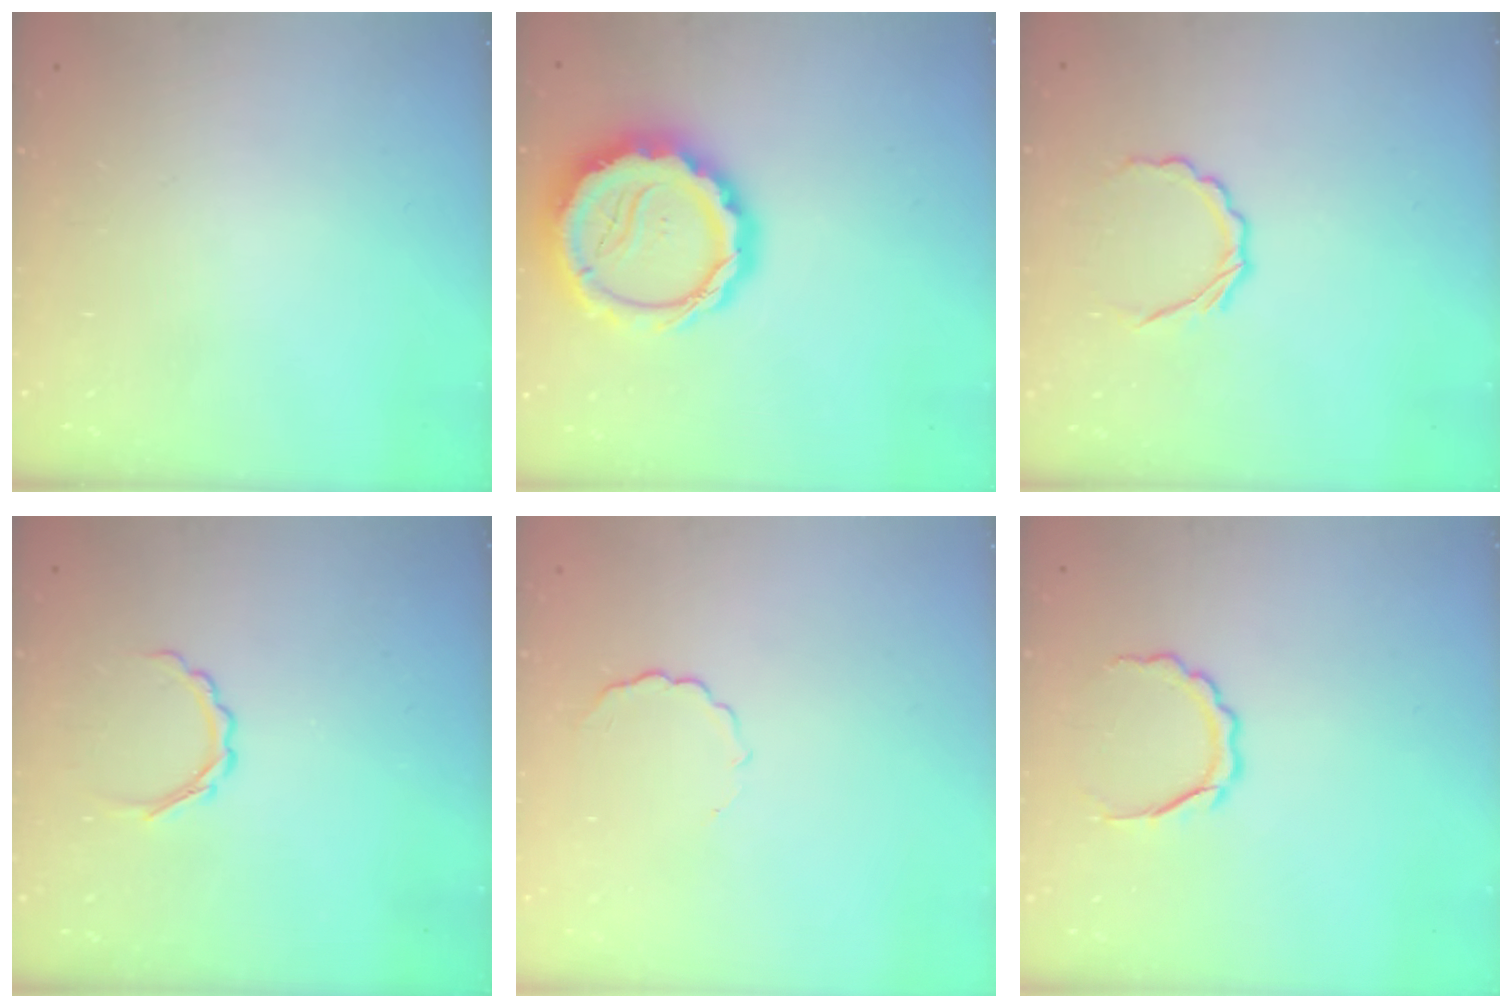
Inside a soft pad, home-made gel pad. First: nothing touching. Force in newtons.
{"total": 16.4, "press": 16.0, "slide": 3.6}
{"total": 5.1, "press": 4.9, "slide": 1.4}
{"total": 4.4, "press": 4.2, "slide": 1.2}
{"total": 3.3, "press": 3.2, "slide": 0.7}
{"total": 5.2, "press": 5.1, "slide": 0.4}